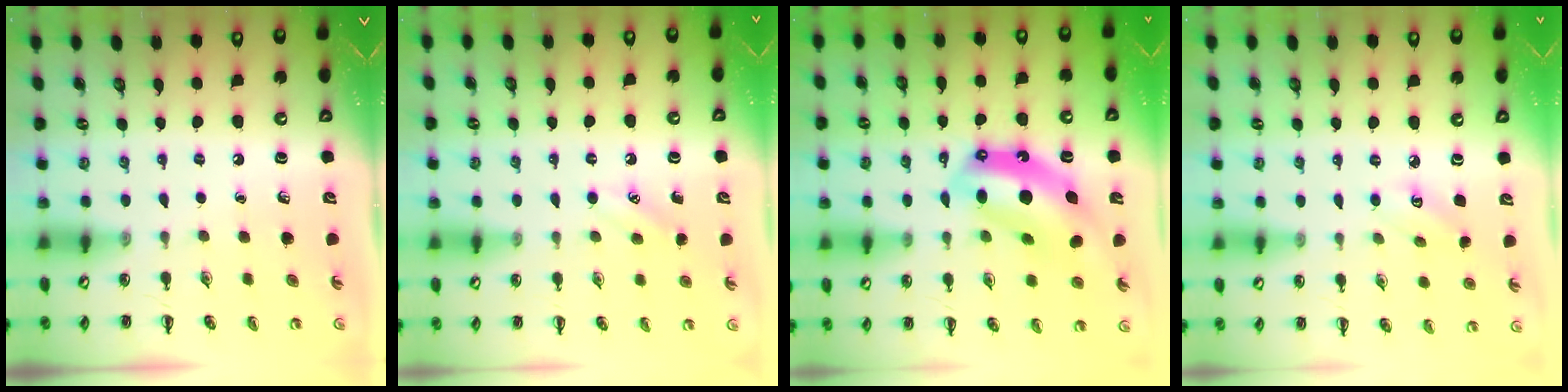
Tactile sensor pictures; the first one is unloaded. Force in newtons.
{"total": 3.3, "press": 3.2, "slide": 0.8}
{"total": 13.3, "press": 12.8, "slide": 3.7}
{"total": 3.3, "press": 3.2, "slide": 0.9}